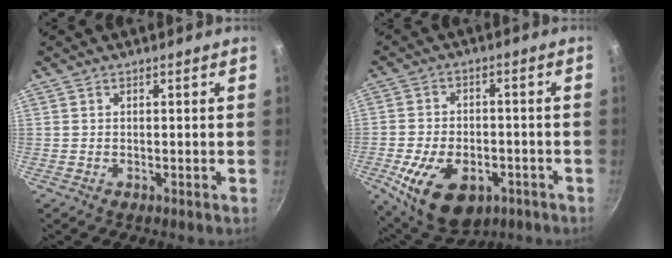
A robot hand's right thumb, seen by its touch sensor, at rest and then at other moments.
{"total": 15.4, "force": [-6.2, 9.5, 10.4], "torque": [-0.165, 0.011, -0.089]}